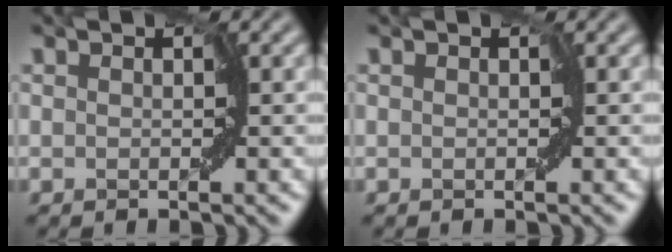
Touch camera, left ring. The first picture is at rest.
{"total": 0.0}